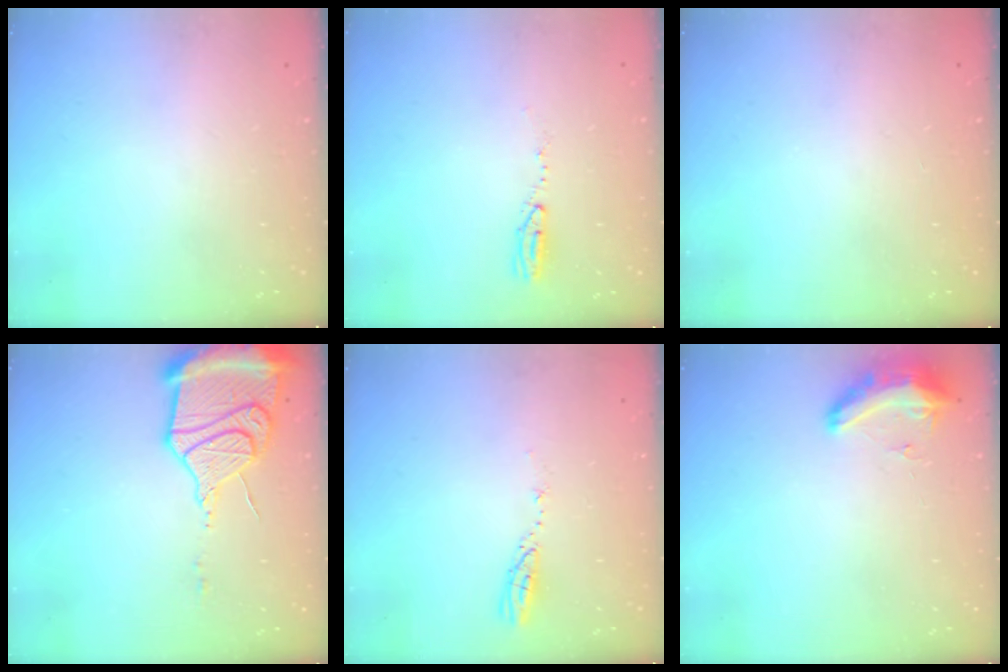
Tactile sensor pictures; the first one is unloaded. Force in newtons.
{"total": 3.9, "press": 3.2, "slide": 2.2}
{"total": 0.0}
{"total": 17.6, "press": 17.4, "slide": 2.2}
{"total": 3.3, "press": 3.3, "slide": 0.4}
{"total": 8.3, "press": 8.2, "slide": 1.2}